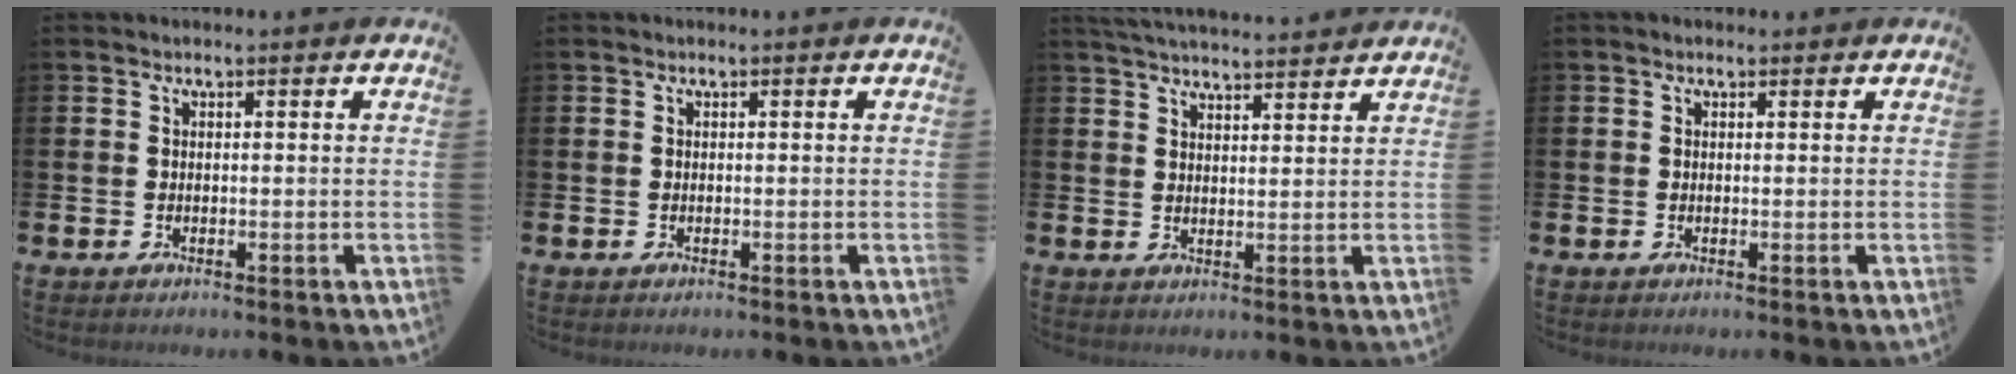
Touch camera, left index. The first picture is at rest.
{"total": 0.0}
{"total": 4.1, "force": [4.1, -0.1, 0.3], "torque": [-0.016, -0.022, 0.075]}
{"total": 0.6, "force": [0.3, 0.4, 0.2], "torque": [0.011, 0.000, 0.001]}